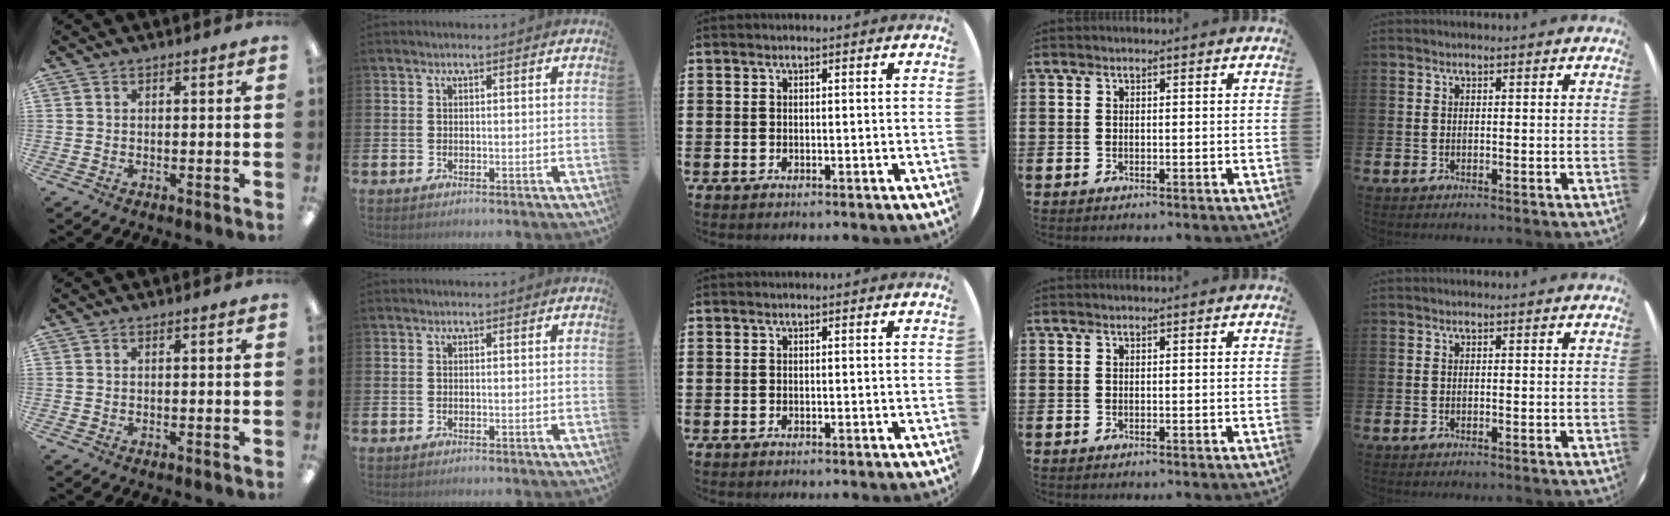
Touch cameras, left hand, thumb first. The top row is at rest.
{}